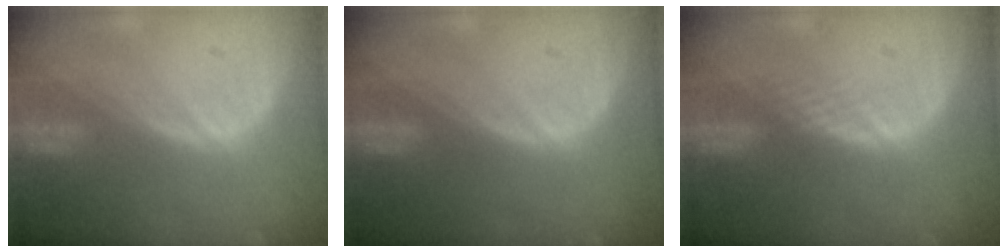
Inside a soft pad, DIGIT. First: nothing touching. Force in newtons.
{"total": 0.0}
{"total": 1.3, "press": 1.2, "slide": 0.1}